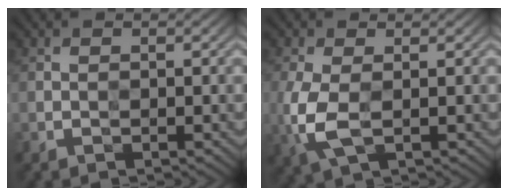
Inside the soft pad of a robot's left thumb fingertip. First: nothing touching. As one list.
[{"total": 5.6, "force": [-0.9, 2.9, 4.6], "torque": [-0.130, -0.007, -0.015]}]